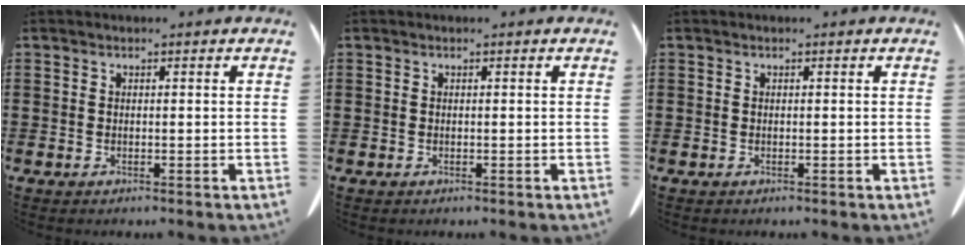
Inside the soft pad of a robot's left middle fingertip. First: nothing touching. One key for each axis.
{"total": 0.0}
{"total": 0.0}